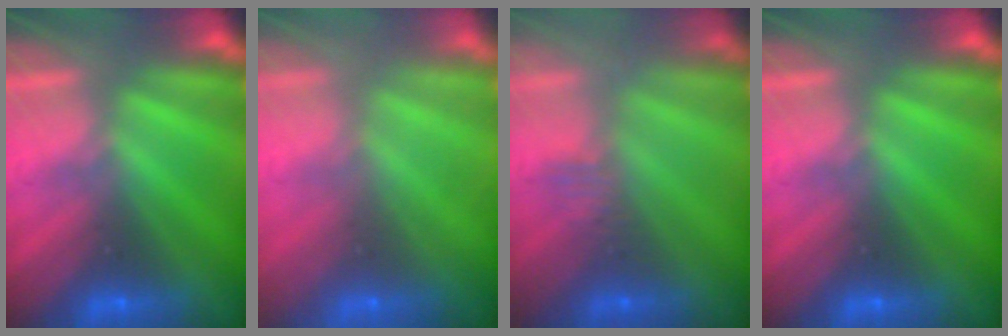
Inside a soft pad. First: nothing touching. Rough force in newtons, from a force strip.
{"total": 9.8}
{"total": 3.2}
{"total": 0.0}